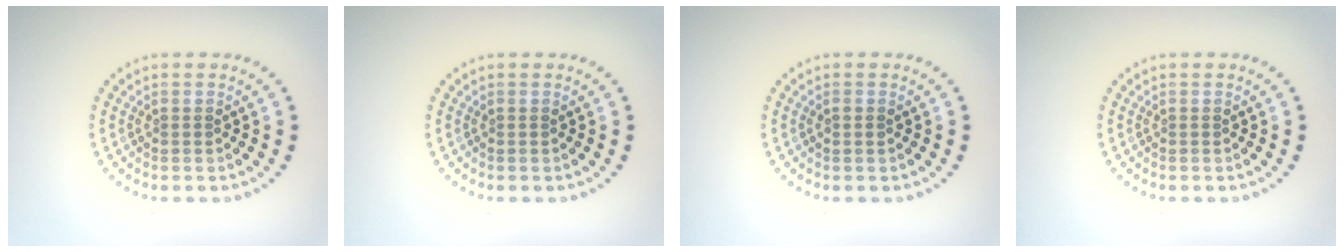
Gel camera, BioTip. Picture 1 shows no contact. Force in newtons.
{"total": 0.0}
{"total": 0.8, "press": 0.8, "slide": 0.0}
{"total": 0.0}